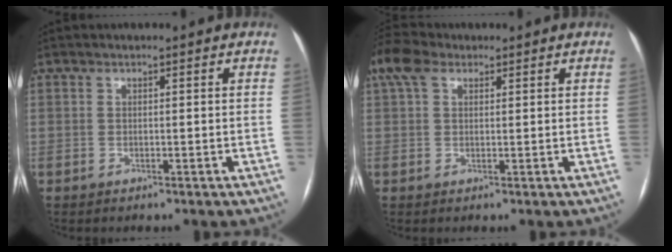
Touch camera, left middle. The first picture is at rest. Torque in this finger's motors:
{"motor_torque": [0.59, -0.53, 0.22, 0.07]}